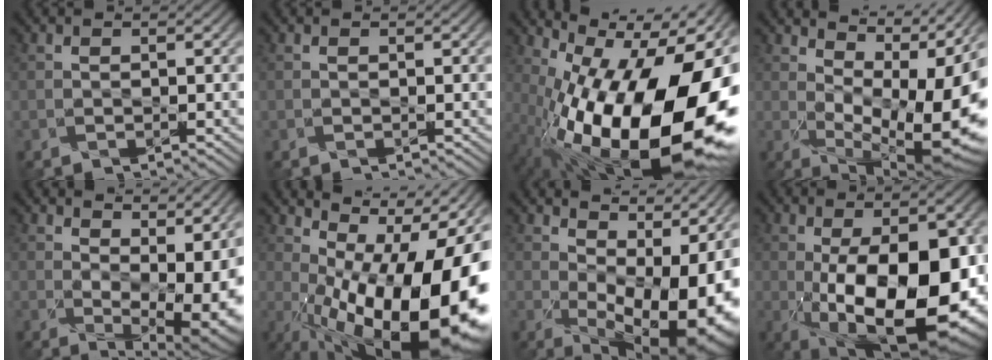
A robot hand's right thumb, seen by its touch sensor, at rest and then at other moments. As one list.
[{"total": 0.0}, {"total": 19.2, "force": [-4.8, 9.1, 16.2], "torque": [-0.262, -0.017, -0.072]}, {"total": 11.4, "force": [1.2, 6.0, 9.6], "torque": [-0.134, -0.020, 0.050]}, {"total": 10.3, "force": [0.7, 5.9, 8.4], "torque": [-0.108, -0.021, 0.046]}, {"total": 18.7, "force": [-2.9, 9.7, 15.7], "torque": [-0.200, -0.008, -0.034]}, {"total": 13.6, "force": [0.5, 8.4, 10.7], "torque": [-0.130, -0.033, 0.051]}, {"total": 17.1, "force": [-3.7, 8.7, 14.3], "torque": [-0.214, -0.036, -0.041]}]